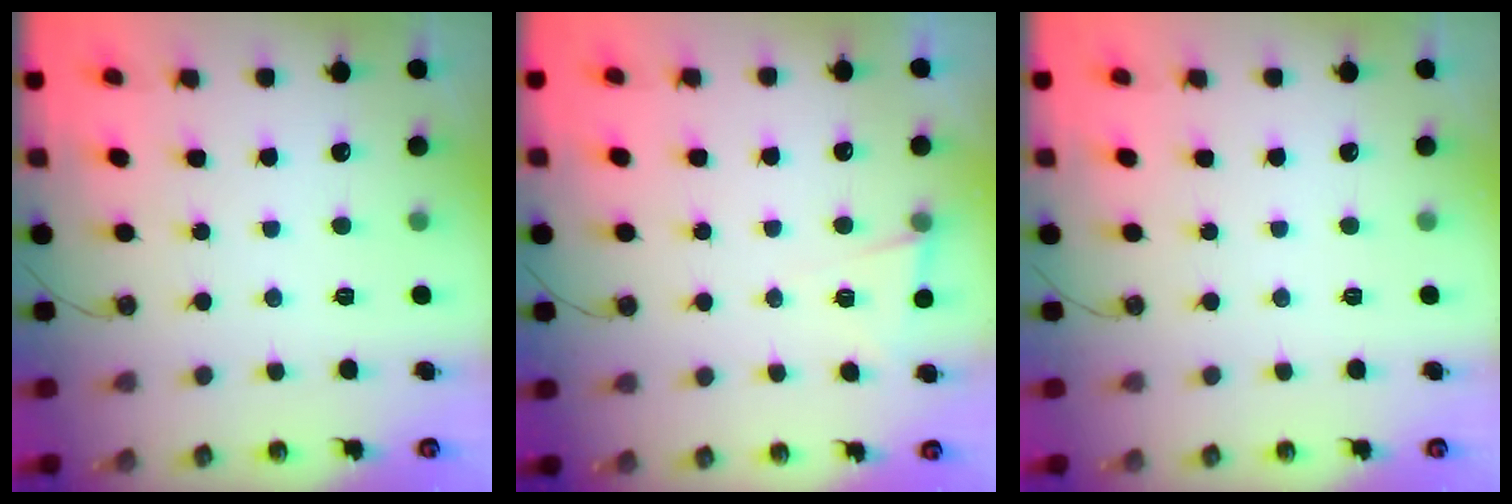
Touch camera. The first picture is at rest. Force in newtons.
{"total": 3.5, "press": 3.3, "slide": 1.1}
{"total": 0.0}